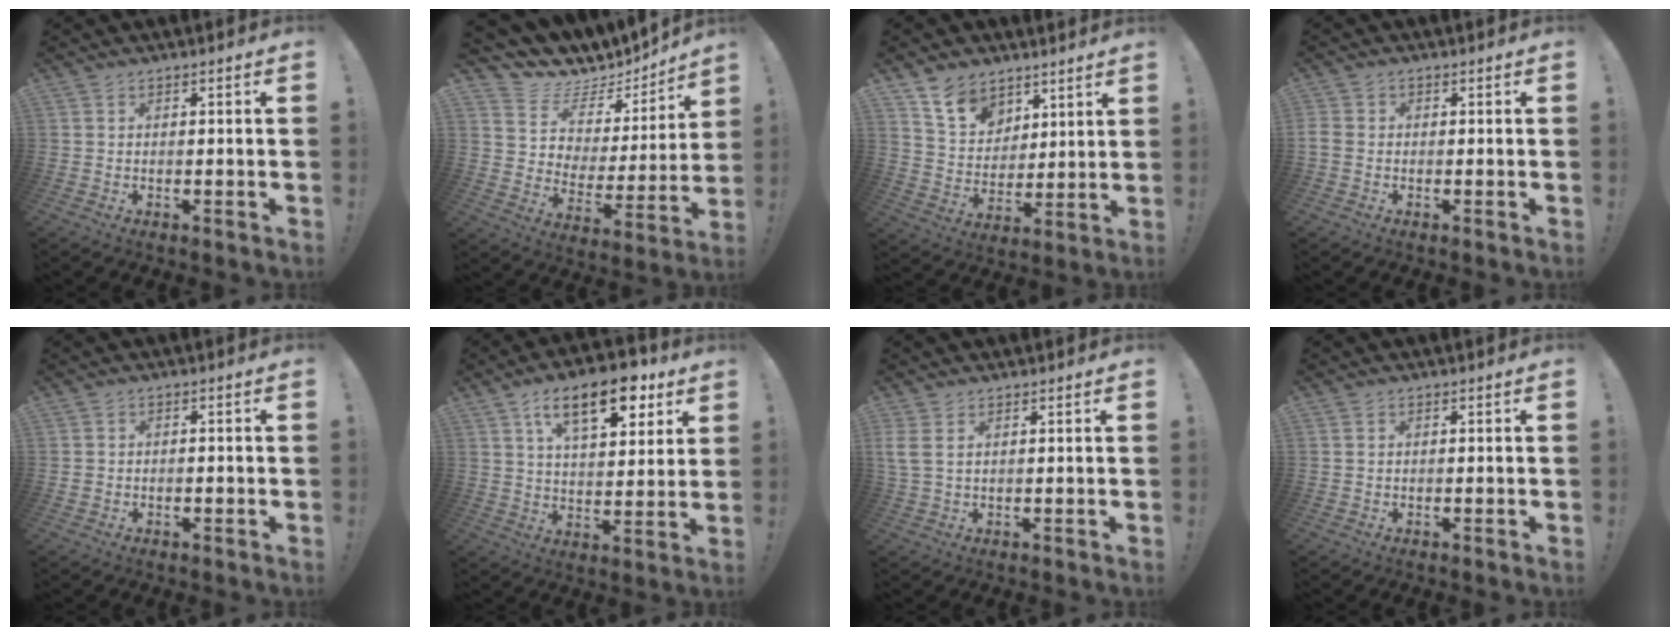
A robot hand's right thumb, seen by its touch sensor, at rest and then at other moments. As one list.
[{"total": 11.5, "force": [9.6, 6.1, 1.5], "torque": [-0.051, -0.087, 0.187]}, {"total": 11.5, "force": [8.0, 7.6, 3.3], "torque": [-0.068, -0.054, 0.160]}, {"total": 2.7, "force": [-0.5, 2.2, 1.6], "torque": [-0.035, 0.007, -0.008]}, {"total": 1.9, "force": [-1.1, 1.3, 0.7], "torque": [-0.012, 0.008, -0.018]}, {"total": 16.9, "force": [8.5, 7.7, 12.4], "torque": [-0.183, -0.028, 0.140]}, {"total": 4.1, "force": [1.7, 2.2, 3.0], "torque": [-0.078, -0.002, 0.034]}, {"total": 0.5, "force": [0.3, 0.4, 0.2], "torque": [-0.009, 0.003, 0.006]}]